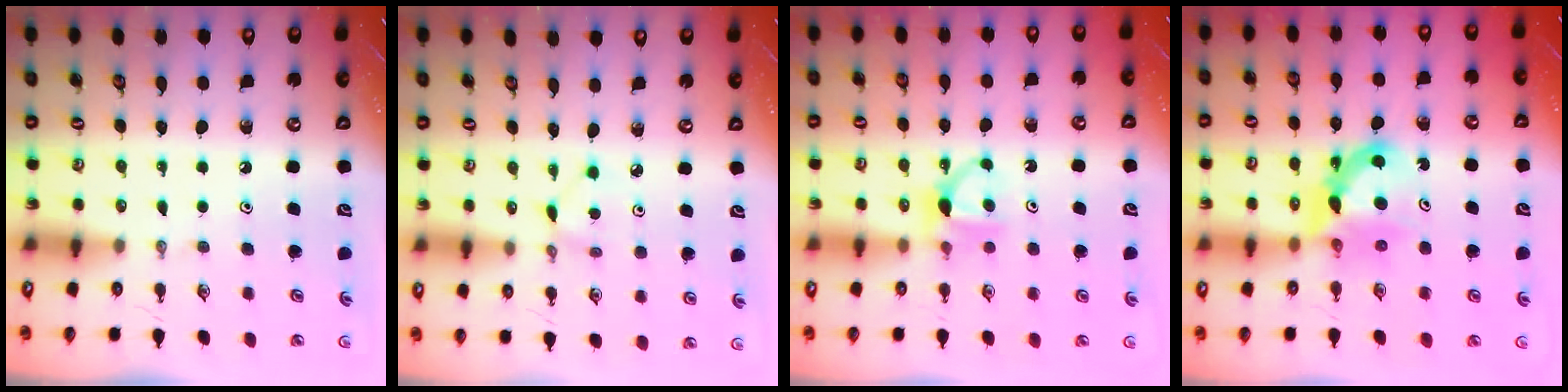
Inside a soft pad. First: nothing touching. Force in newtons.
{"total": 1.6, "press": 1.6, "slide": 0.2}
{"total": 5.7, "press": 5.6, "slide": 0.8}
{"total": 7.8, "press": 7.8, "slide": 0.7}